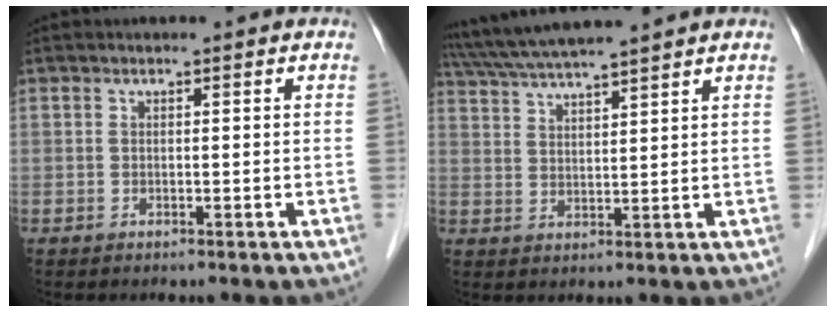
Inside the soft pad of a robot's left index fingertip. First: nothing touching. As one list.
[{"total": 10.8, "force": [9.6, -0.5, 4.9], "torque": [-0.092, 0.032, 0.158]}]